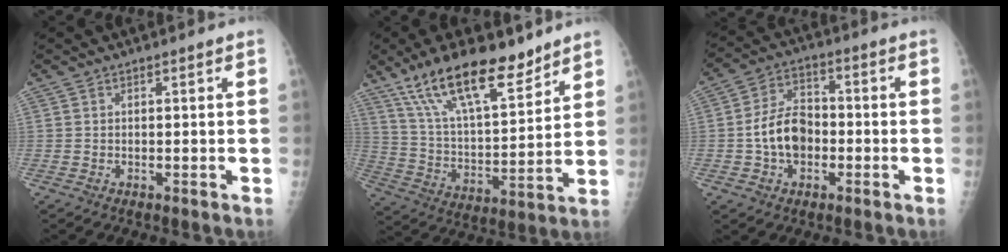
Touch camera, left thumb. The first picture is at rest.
{"total": 18.5, "force": [13.0, 6.3, 11.6], "torque": [-0.172, -0.063, 0.238]}
{"total": 9.7, "force": [-1.9, 7.0, 6.5], "torque": [-0.098, 0.026, -0.040]}